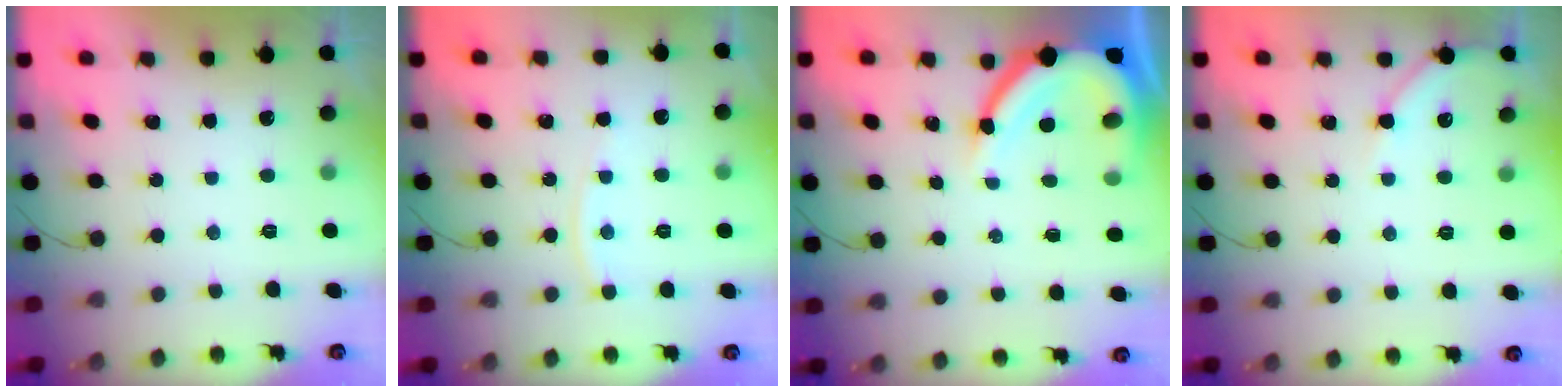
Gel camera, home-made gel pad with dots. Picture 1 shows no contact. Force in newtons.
{"total": 4.2, "press": 4.2, "slide": 0.4}
{"total": 10.3, "press": 10.2, "slide": 1.2}
{"total": 4.8, "press": 4.8, "slide": 0.6}